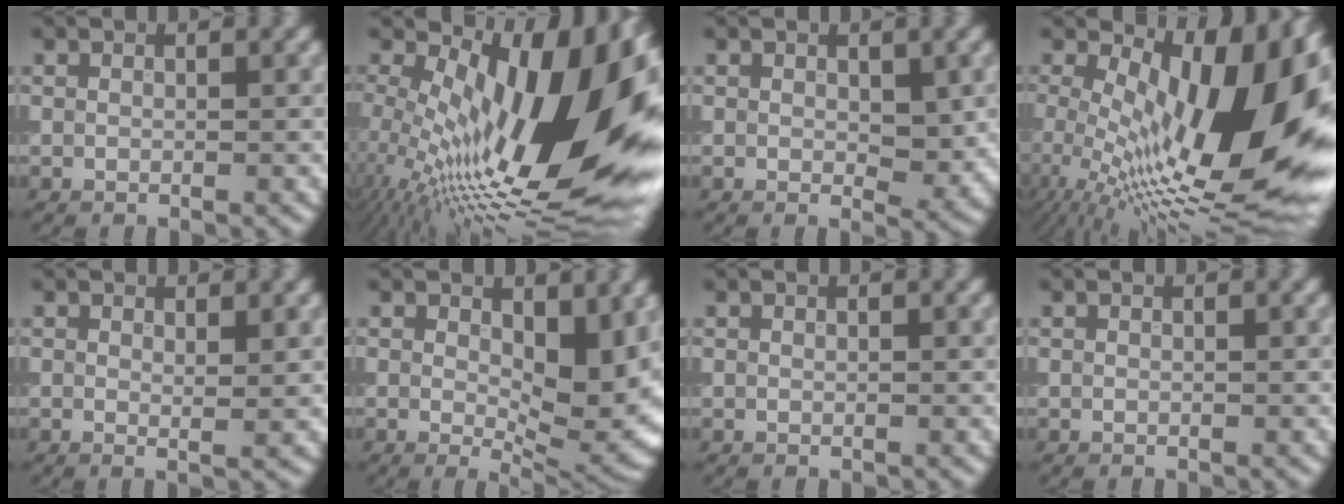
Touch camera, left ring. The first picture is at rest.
{"total": 18.7, "force": [2.8, 8.2, 16.6], "torque": [-0.257, 0.004, 0.047]}
{"total": 2.3, "force": [0.3, 1.2, 1.9], "torque": [-0.024, -0.008, 0.008]}
{"total": 17.3, "force": [1.4, 7.6, 15.4], "torque": [-0.218, 0.003, 0.024]}
{"total": 1.1, "force": [0.5, 0.1, 1.0], "torque": [-0.013, -0.006, 0.006]}
{"total": 8.6, "force": [1.0, 4.0, 7.6], "torque": [-0.099, -0.006, 0.018]}
{"total": 0.0}
{"total": 0.0}